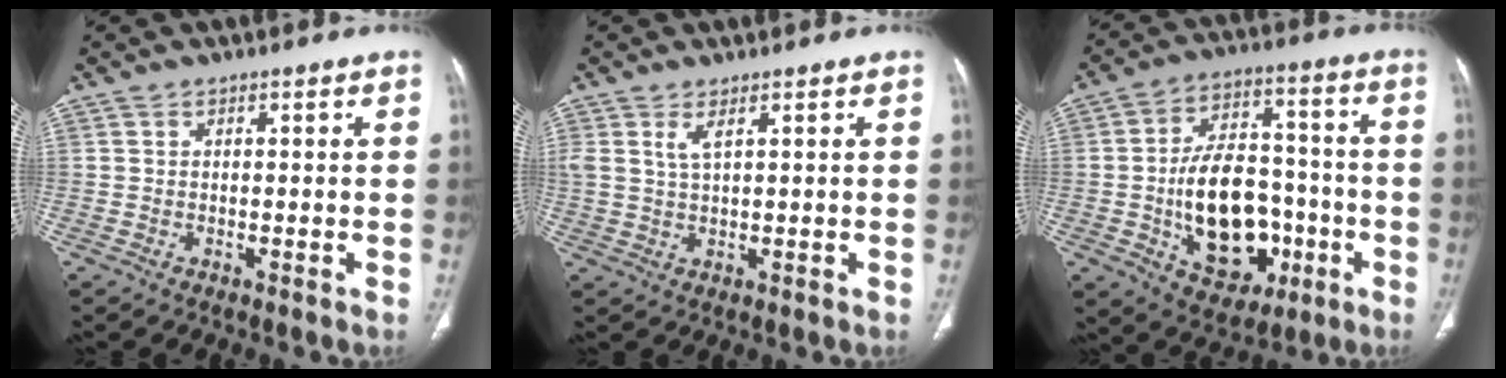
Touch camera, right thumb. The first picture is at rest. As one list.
[{"total": 2.8, "force": [1.5, 0.8, 2.3], "torque": [-0.053, -0.006, 0.037]}, {"total": 19.4, "force": [-4.4, 12.7, 14.1], "torque": [-0.186, 0.035, -0.054]}]